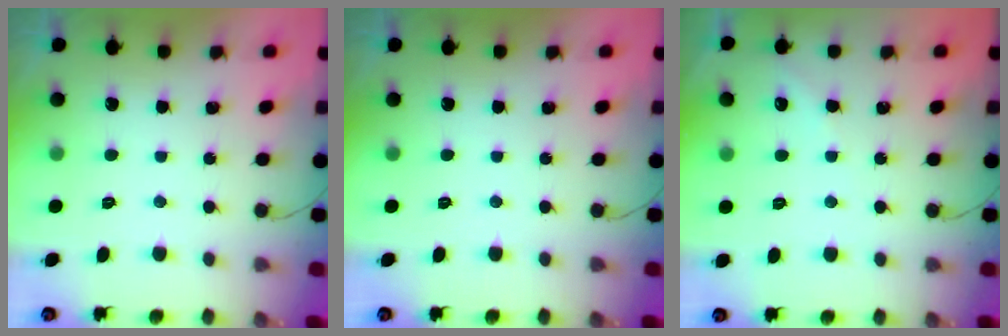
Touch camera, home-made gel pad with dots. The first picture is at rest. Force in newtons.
{"total": 0.0}
{"total": 2.2, "press": 2.2, "slide": 0.4}